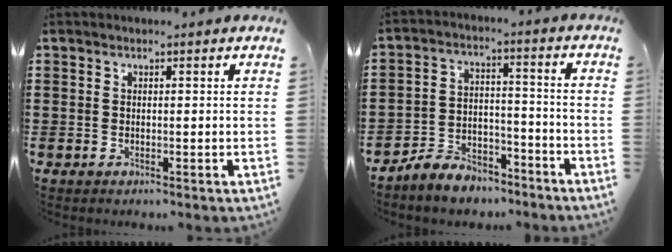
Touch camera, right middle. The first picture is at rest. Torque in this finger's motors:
{"motor_torque": [2.14, 0.00, 0.07, 0.05]}